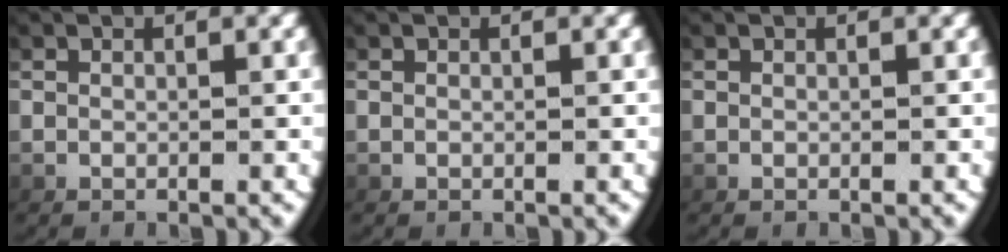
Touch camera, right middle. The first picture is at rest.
{"total": 0.0}
{"total": 0.0}